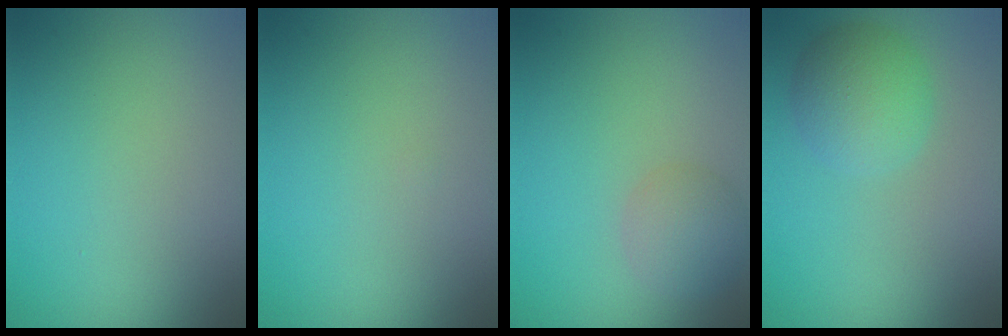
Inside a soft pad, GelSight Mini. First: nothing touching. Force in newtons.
{"total": 0.0}
{"total": 2.7, "press": 2.7, "slide": 0.1}
{"total": 3.7, "press": 3.7, "slide": 0.2}